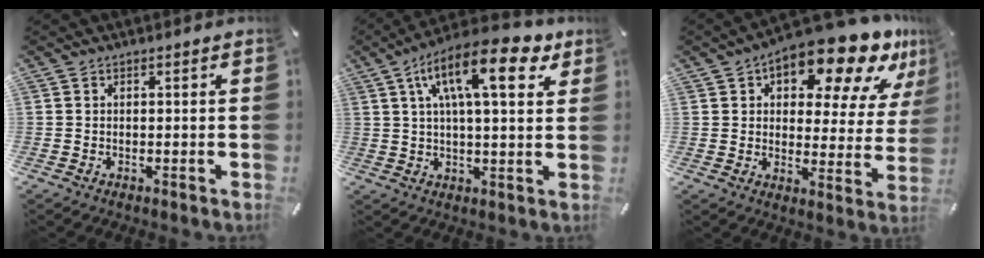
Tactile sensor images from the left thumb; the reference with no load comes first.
{"total": 16.8, "force": [7.5, 6.1, 13.8], "torque": [-0.232, -0.008, 0.119]}
{"total": 18.6, "force": [13.2, 7.5, 10.8], "torque": [-0.152, -0.099, 0.218]}